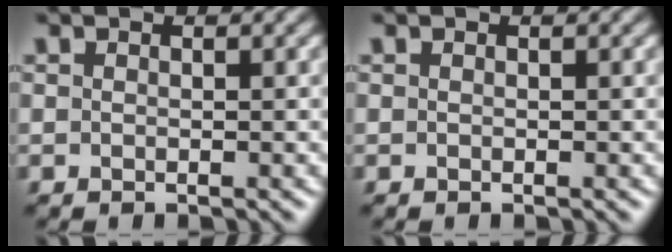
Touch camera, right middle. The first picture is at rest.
{"total": 0.0}